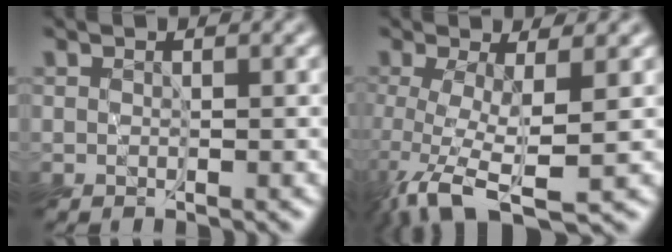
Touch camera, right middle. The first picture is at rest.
{"total": 5.6, "force": [-2.0, 1.2, 5.1], "torque": [-0.104, -0.015, -0.039]}